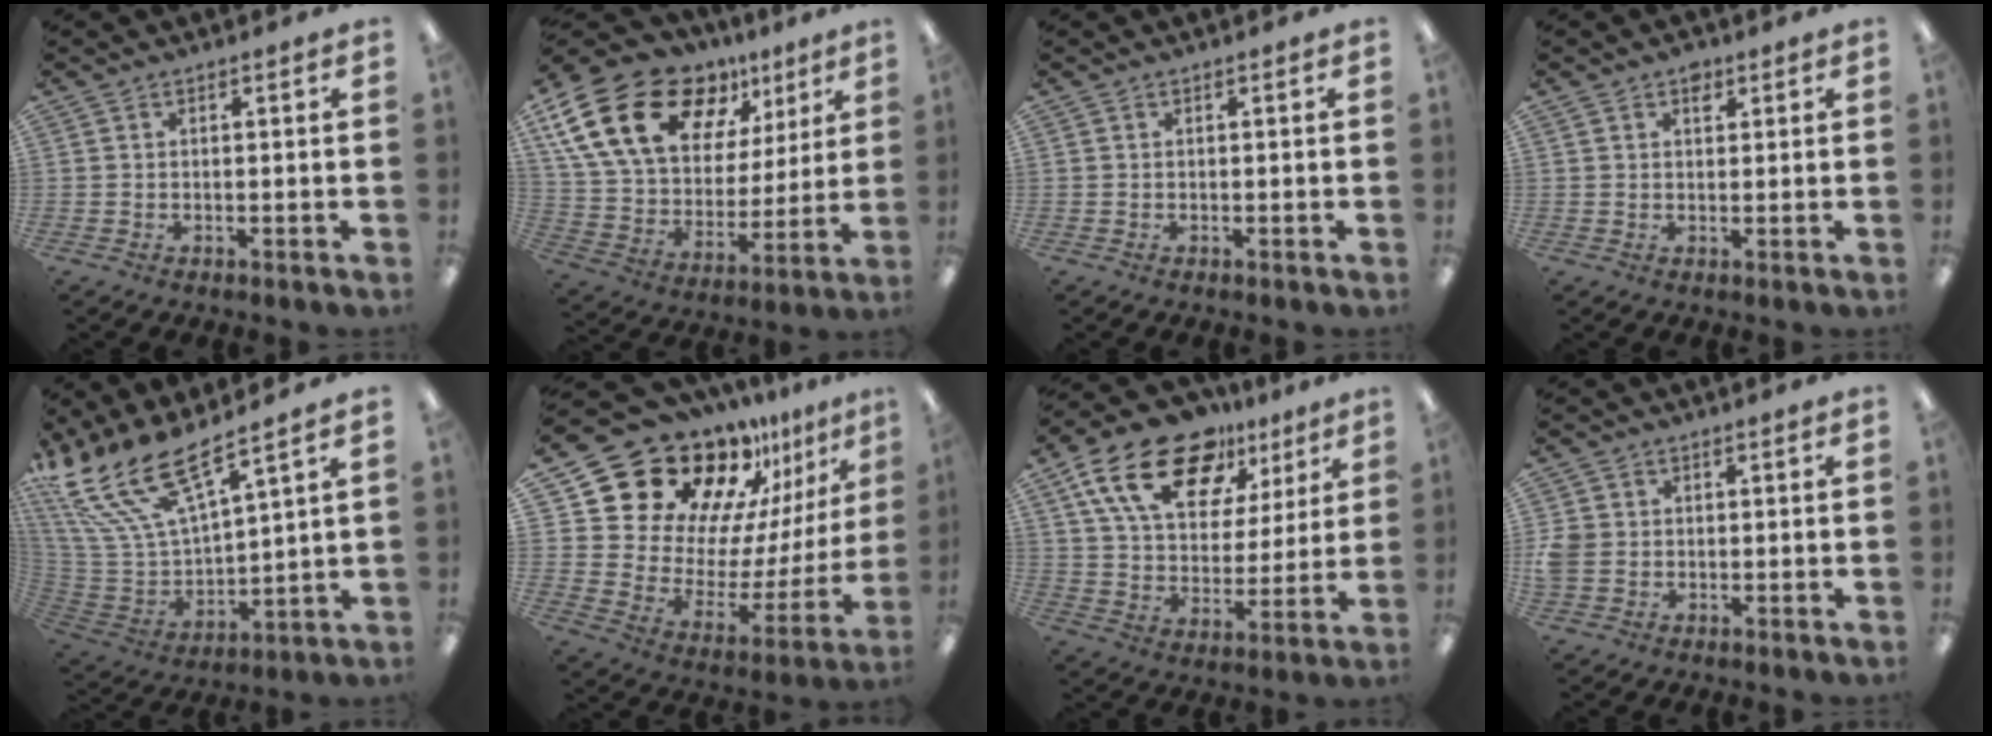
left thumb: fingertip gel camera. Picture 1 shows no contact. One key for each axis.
{"total": 23.6, "fx": 12.7, "fy": 14.4, "fz": 13.7, "tx": -0.262, "ty": -0.056, "tz": 0.234}
{"total": 0.0}
{"total": 3.2, "fx": 1.7, "fy": 2.1, "fz": 1.7, "tx": -0.020, "ty": -0.002, "tz": 0.027}
{"total": 19.5, "fx": 14.2, "fy": 6.1, "fz": 11.8, "tx": -0.281, "ty": -0.096, "tz": 0.256}
{"total": 22.6, "fx": 17.9, "fy": 11.5, "fz": 7.6, "tx": -0.129, "ty": -0.140, "tz": 0.337}
{"total": 21.3, "fx": 12.8, "fy": 11.6, "fz": 12.4, "tx": -0.212, "ty": -0.059, "tz": 0.229}
{"total": 4.2, "fx": -0.3, "fy": 3.8, "fz": 1.7, "tx": -0.037, "ty": 0.006, "tz": -0.004}